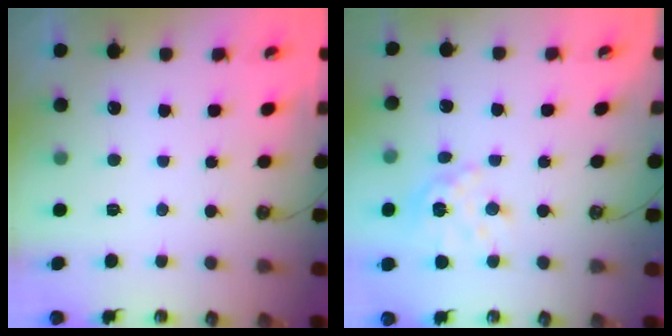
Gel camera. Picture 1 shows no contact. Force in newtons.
{"total": 11.0, "press": 10.9, "slide": 1.0}